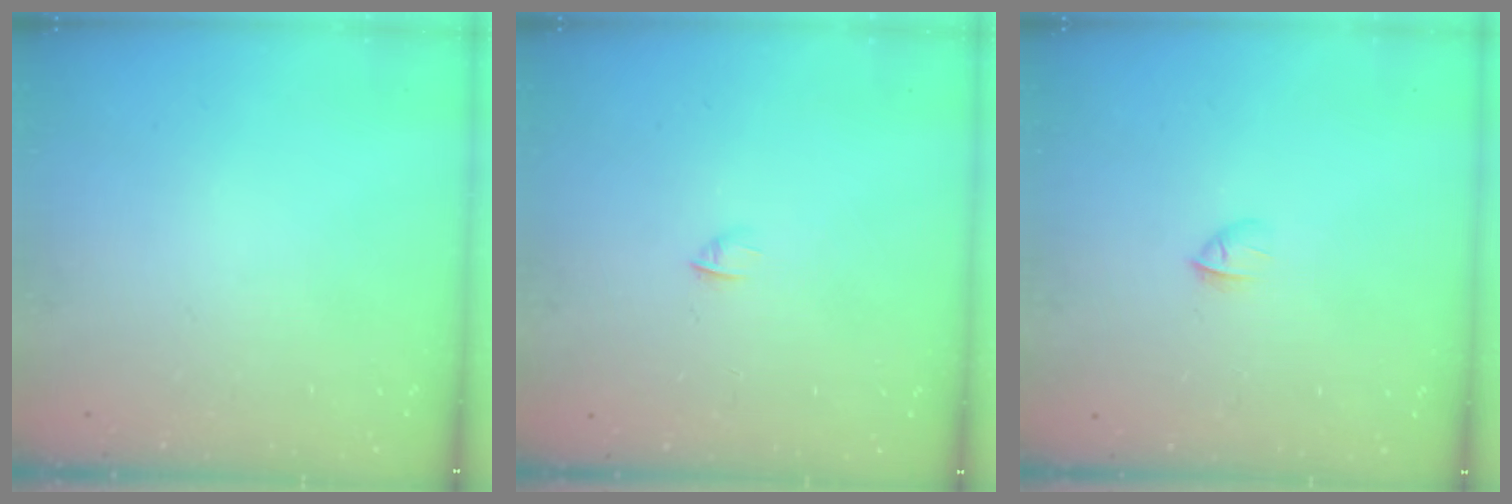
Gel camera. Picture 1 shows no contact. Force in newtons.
{"total": 1.9, "press": 1.8, "slide": 0.5}
{"total": 2.4, "press": 2.2, "slide": 0.8}